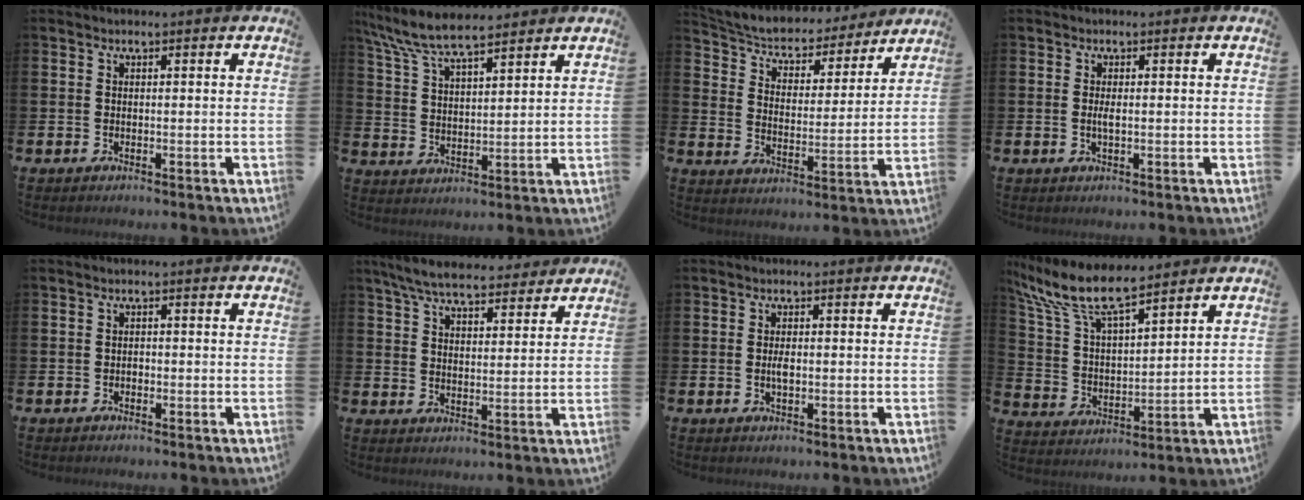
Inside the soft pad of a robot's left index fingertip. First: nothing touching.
{"total": 8.2, "force": [7.5, 1.4, 3.1], "torque": [-0.091, -0.026, 0.137]}
{"total": 5.7, "force": [5.3, 1.9, 1.0], "torque": [-0.055, -0.042, 0.087]}
{"total": 1.2, "force": [0.0, 0.3, 1.2], "torque": [-0.027, 0.004, -0.001]}
{"total": 0.7, "force": [-0.3, 0.5, 0.2], "torque": [-0.003, 0.000, -0.008]}
{"total": 7.3, "force": [6.7, 1.6, 2.2], "torque": [-0.065, -0.027, 0.122]}
{"total": 1.7, "force": [-0.1, 0.7, 1.5], "torque": [-0.027, 0.001, -0.003]}
{"total": 10.3, "force": [8.9, 2.3, 4.7], "torque": [-0.129, -0.038, 0.161]}